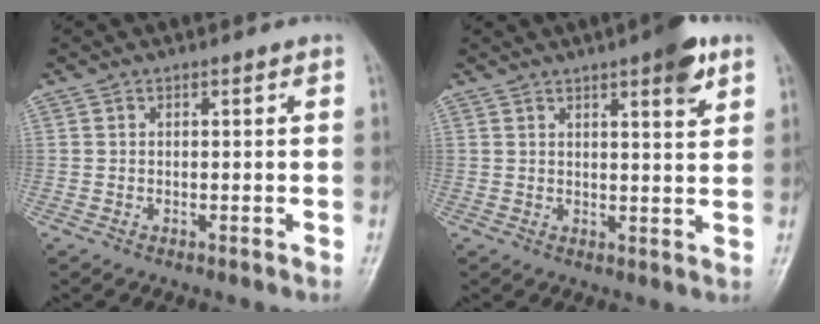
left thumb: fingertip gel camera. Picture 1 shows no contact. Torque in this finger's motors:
{"motor_torque": [0.98, 0.80, 0.91, -0.38, 0.03]}